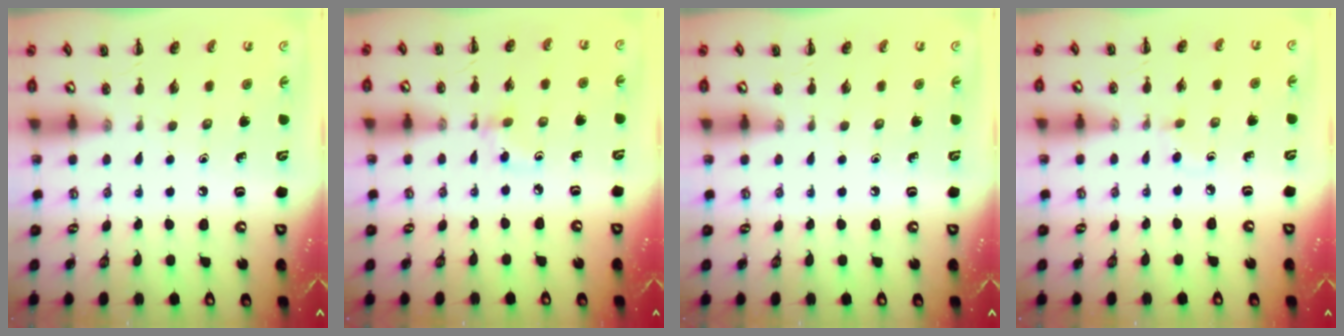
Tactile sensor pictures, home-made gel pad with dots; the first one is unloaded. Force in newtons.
{"total": 2.6, "press": 2.5, "slide": 0.8}
{"total": 0.0}
{"total": 2.0, "press": 1.8, "slide": 0.9}